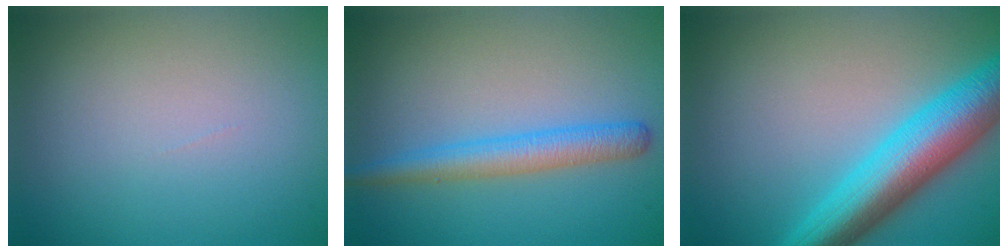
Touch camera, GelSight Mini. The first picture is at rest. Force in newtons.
{"total": 3.2, "press": 3.2, "slide": 0.1}
{"total": 8.3, "press": 8.3, "slide": 0.2}